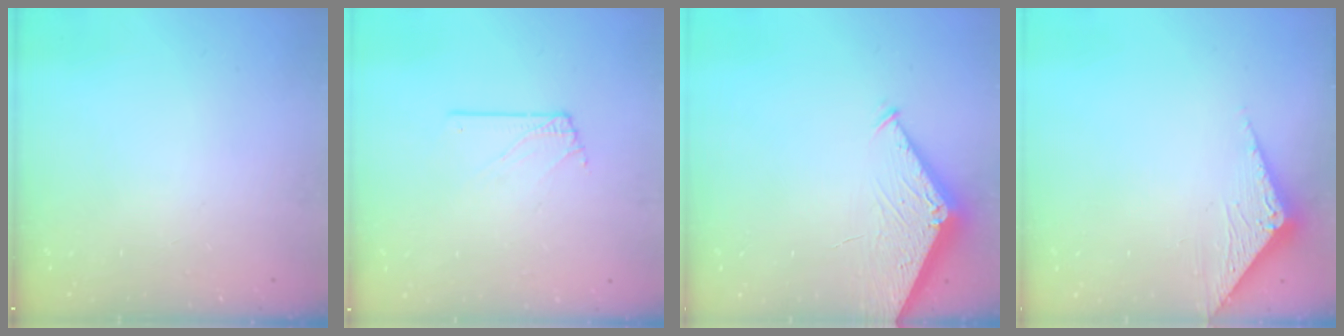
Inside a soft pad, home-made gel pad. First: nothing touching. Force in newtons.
{"total": 1.6, "press": 1.6, "slide": 0.2}
{"total": 4.2, "press": 4.2, "slide": 0.5}
{"total": 3.4, "press": 3.4, "slide": 0.3}